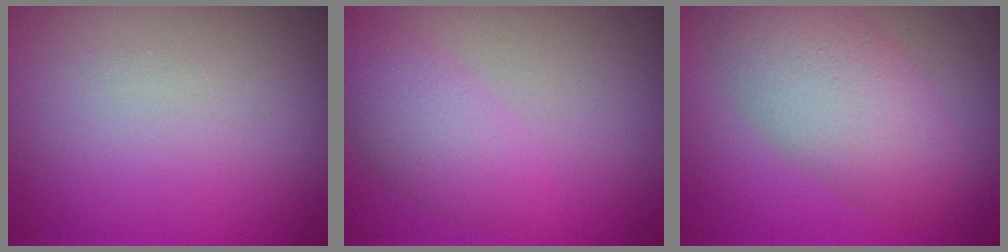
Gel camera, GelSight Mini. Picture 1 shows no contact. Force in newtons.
{"total": 3.3, "press": 3.3, "slide": 0.1}
{"total": 6.3, "press": 6.3, "slide": 0.4}